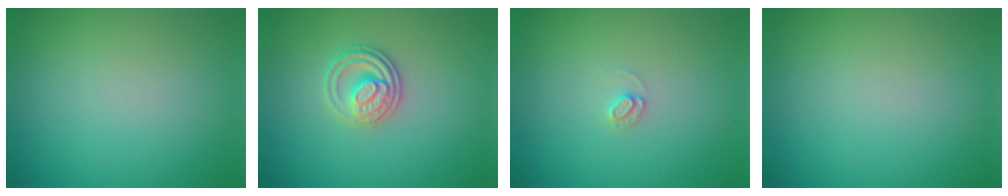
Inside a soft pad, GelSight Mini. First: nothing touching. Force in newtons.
{"total": 2.7, "press": 2.5, "slide": 0.9}
{"total": 0.9, "press": 0.9, "slide": 0.1}
{"total": 0.0}